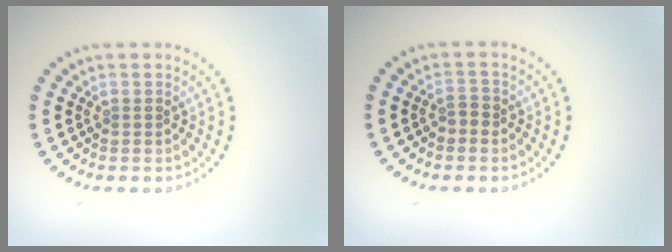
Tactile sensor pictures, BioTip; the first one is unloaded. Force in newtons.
{"total": 1.2, "press": 1.1, "slide": 0.5}